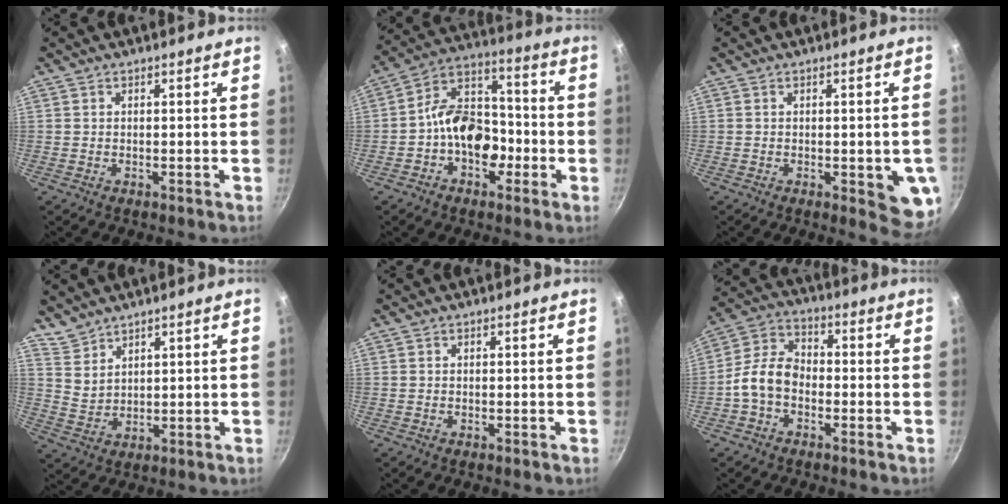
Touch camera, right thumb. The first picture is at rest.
{"total": 12.8, "force": [-3.3, 8.9, 8.6], "torque": [-0.094, 0.053, -0.070]}
{"total": 7.7, "force": [-1.6, 2.7, 7.0], "torque": [-0.059, -0.007, -0.016]}
{"total": 4.6, "force": [4.1, 1.9, 0.7], "torque": [-0.008, -0.014, 0.091]}
{"total": 0.0}
{"total": 8.5, "force": [-2.5, 6.0, 5.5], "torque": [-0.091, 0.036, -0.065]}